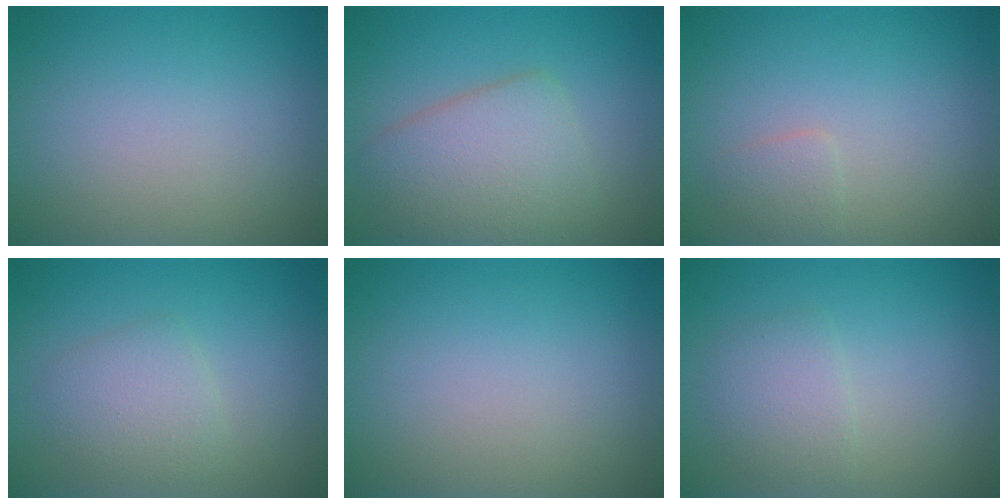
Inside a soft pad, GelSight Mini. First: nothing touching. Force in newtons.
{"total": 5.3, "press": 5.2, "slide": 0.3}
{"total": 1.2, "press": 1.2, "slide": 0.0}
{"total": 2.7, "press": 2.7, "slide": 0.0}
{"total": 0.0}
{"total": 2.2, "press": 2.2, "slide": 0.1}